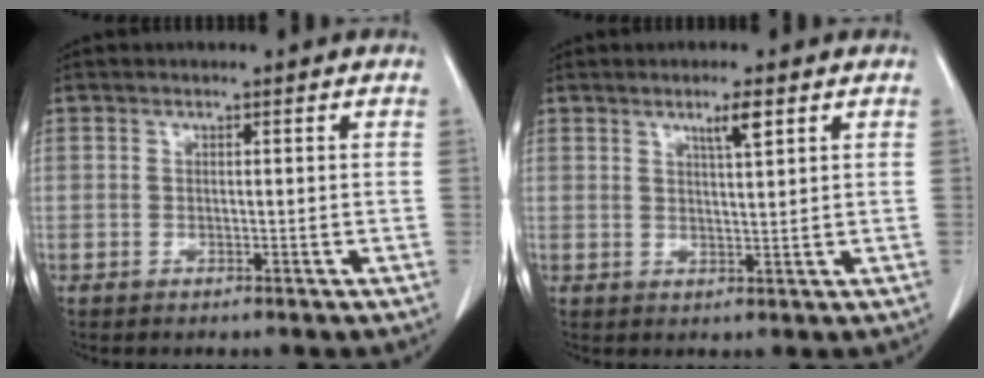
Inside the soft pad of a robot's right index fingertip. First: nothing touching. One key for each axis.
{"total": 3.1, "fx": 1.8, "fy": 0.1, "fz": 2.5, "tx": -0.046, "ty": -0.002, "tz": 0.032}